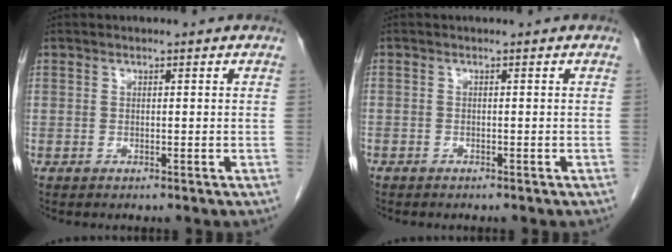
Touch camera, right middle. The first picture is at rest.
{"total": 0.7, "force": [-0.6, 0.3, 0.3], "torque": [-0.004, 0.001, -0.008]}